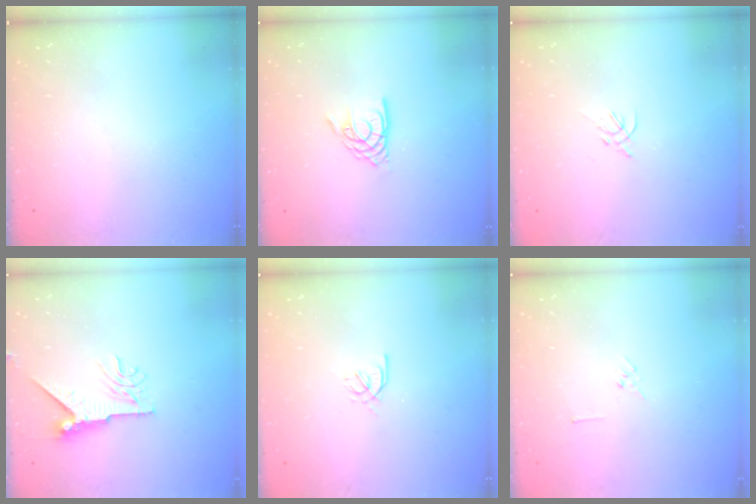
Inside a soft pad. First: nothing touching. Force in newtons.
{"total": 7.9, "press": 7.9, "slide": 0.6}
{"total": 1.4, "press": 1.3, "slide": 0.5}
{"total": 9.4, "press": 9.3, "slide": 1.3}
{"total": 2.1, "press": 2.0, "slide": 0.7}
{"total": 3.5, "press": 3.4, "slide": 0.8}